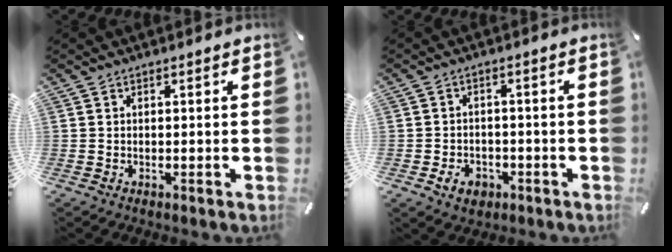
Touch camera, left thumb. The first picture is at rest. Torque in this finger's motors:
{"motor_torque": [0.59, 0.65, 0.07, 0.18, -0.01]}